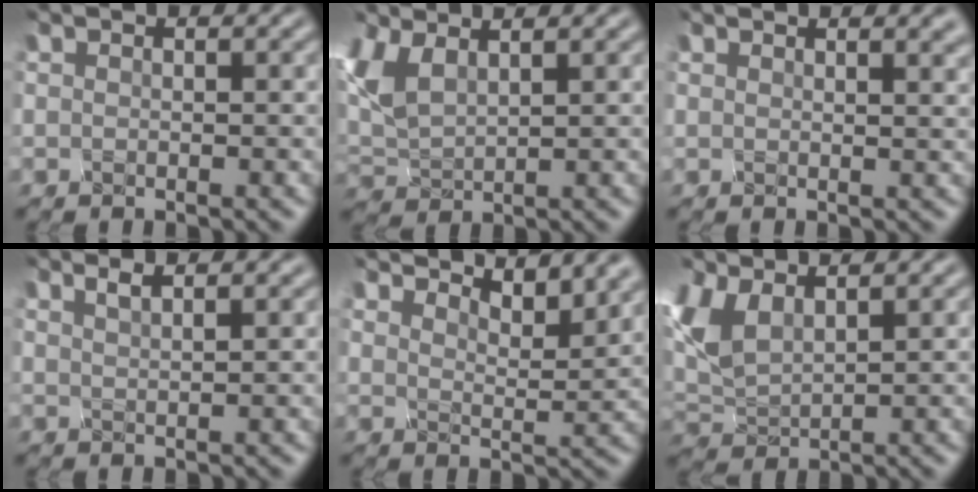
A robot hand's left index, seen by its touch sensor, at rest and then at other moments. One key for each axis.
{"total": 2.6, "fx": 0.6, "fy": 1.5, "fz": 2.0, "tx": -0.077, "ty": -0.003, "tz": 0.035}
{"total": 3.8, "fx": 2.6, "fy": 1.5, "fz": 2.2, "tx": -0.010, "ty": 0.020, "tz": 0.021}
{"total": 1.1, "fx": 0.6, "fy": 0.2, "fz": 0.9, "tx": -0.005, "ty": 0.005, "tz": 0.007}
{"total": 6.4, "fx": 5.5, "fy": 1.6, "fz": 2.8, "tx": -0.047, "ty": -0.005, "tz": 0.072}
{"total": 3.3, "fx": 0.5, "fy": 2.1, "fz": 2.5, "tx": -0.087, "ty": -0.008, "tz": 0.035}